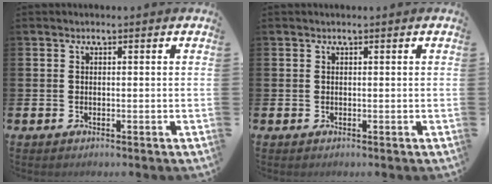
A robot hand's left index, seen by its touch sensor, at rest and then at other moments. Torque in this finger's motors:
{"motor_torque": [0.92, -1.22, 0.31, 0.00]}